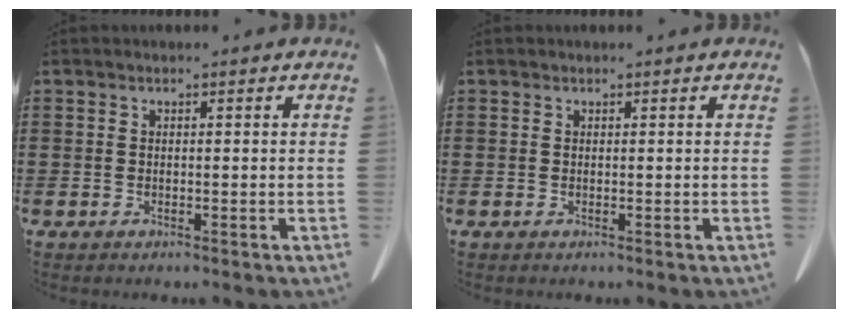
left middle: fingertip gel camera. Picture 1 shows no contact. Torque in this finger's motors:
{"motor_torque": [-0.52, 0.59, -0.01, 0.00]}